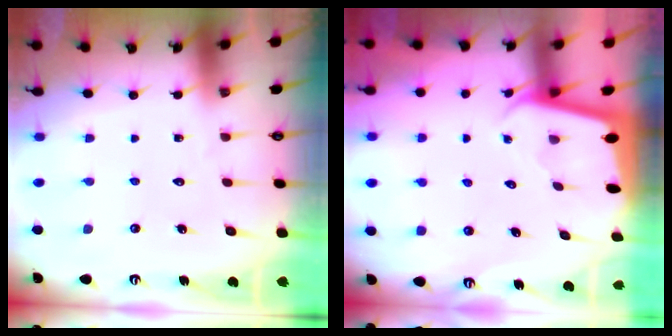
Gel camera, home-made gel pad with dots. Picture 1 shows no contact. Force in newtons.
{"total": 1.9, "press": 1.9, "slide": 0.0}